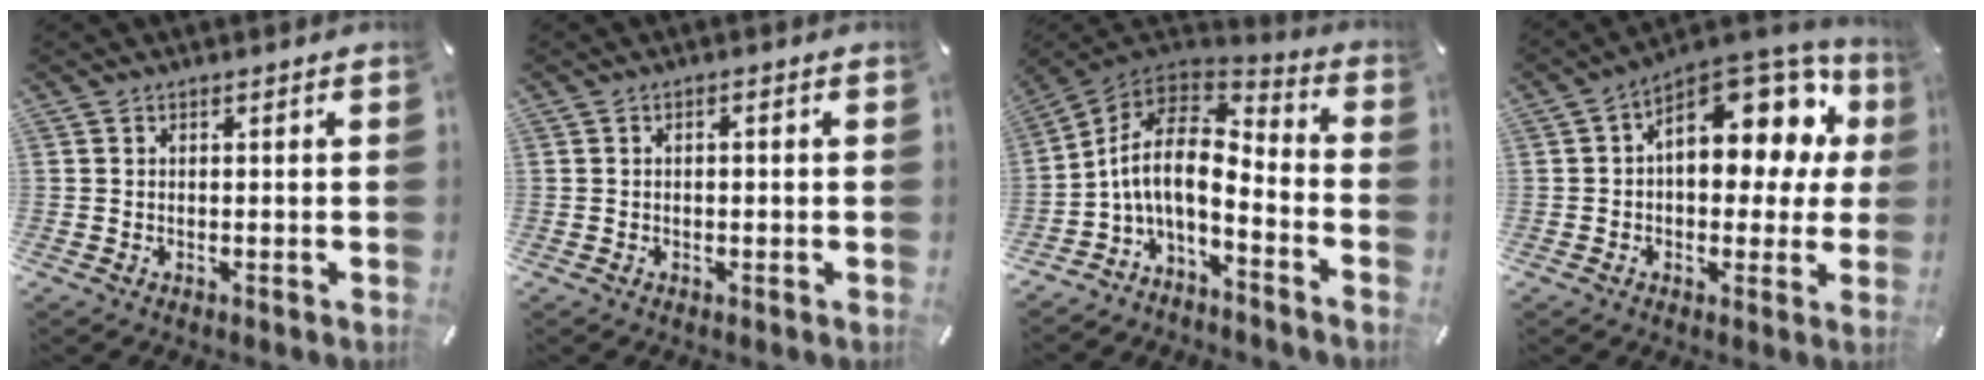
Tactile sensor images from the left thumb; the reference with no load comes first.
{"total": 0.9, "force": [-0.2, 0.5, 0.8], "torque": [-0.014, 0.002, -0.005]}
{"total": 11.6, "force": [-1.9, 5.7, 9.9], "torque": [-0.209, -0.007, -0.037]}
{"total": 18.5, "force": [7.1, 10.3, 13.6], "torque": [-0.169, -0.055, 0.116]}